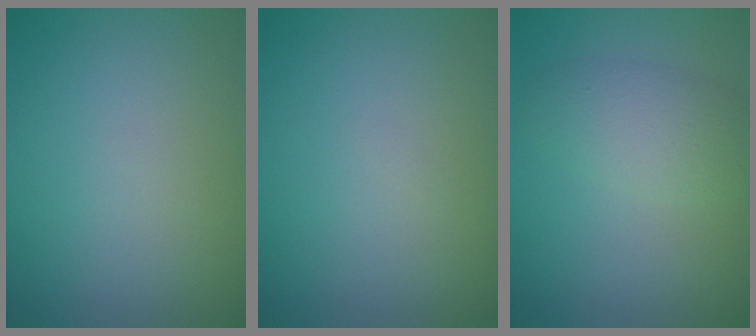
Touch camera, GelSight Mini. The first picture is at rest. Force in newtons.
{"total": 0.0}
{"total": 3.5, "press": 3.5, "slide": 0.2}